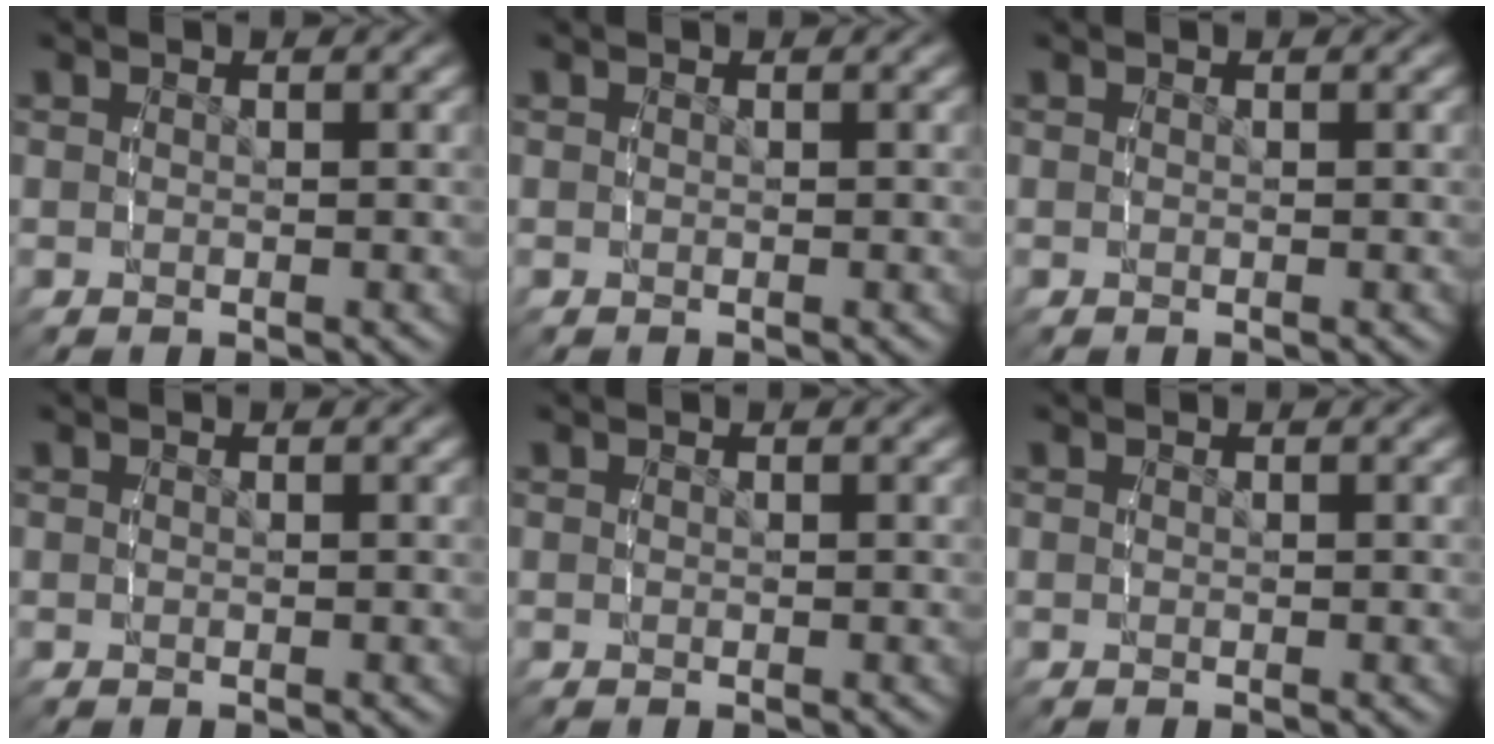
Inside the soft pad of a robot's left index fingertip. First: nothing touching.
{"total": 0.0}
{"total": 0.0}
{"total": 0.0}
{"total": 0.0}
{"total": 0.0}